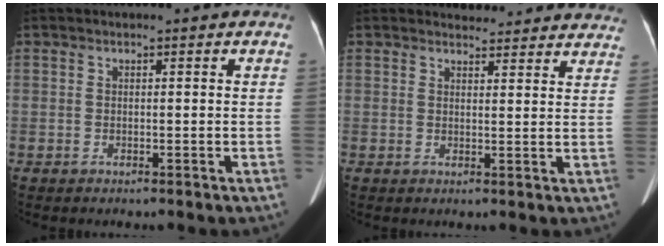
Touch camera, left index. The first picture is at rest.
{"total": 12.5, "force": [11.9, 3.2, 1.8], "torque": [0.011, -0.007, 0.115]}